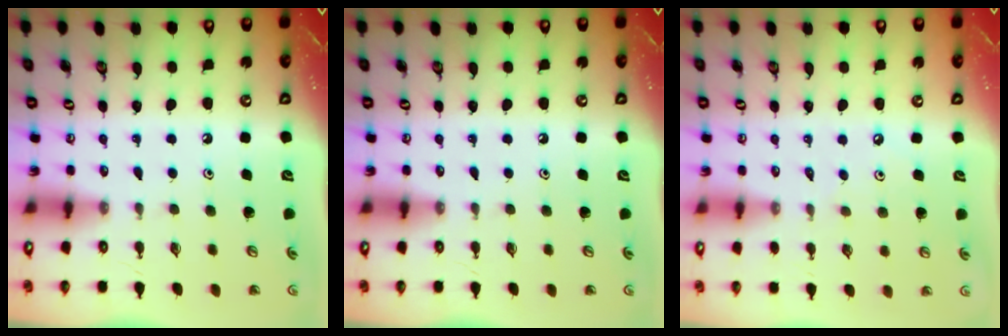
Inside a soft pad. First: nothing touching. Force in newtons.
{"total": 0.0}
{"total": 2.8, "press": 2.8, "slide": 0.5}